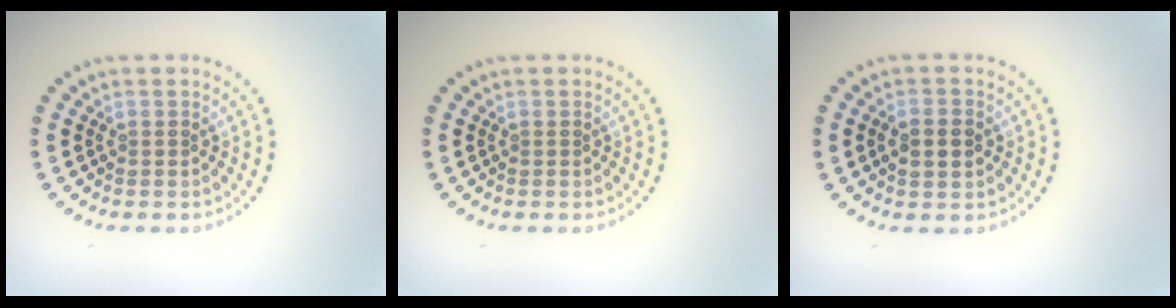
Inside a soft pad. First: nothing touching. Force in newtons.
{"total": 0.0}
{"total": 2.4, "press": 2.4, "slide": 0.3}